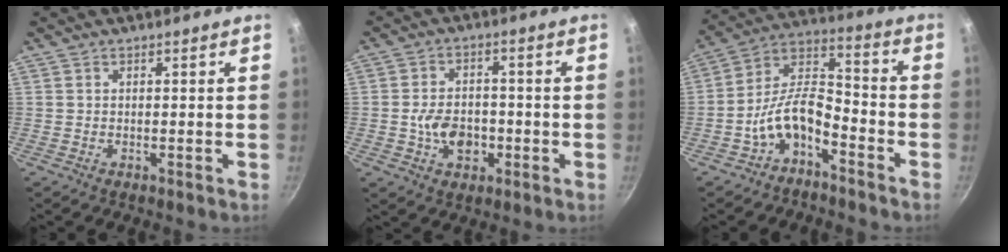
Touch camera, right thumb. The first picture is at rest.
{"total": 7.8, "force": [-1.9, 5.4, 5.3], "torque": [-0.068, 0.014, -0.032]}
{"total": 10.6, "force": [-5.7, 5.3, 7.1], "torque": [-0.125, 0.070, -0.116]}